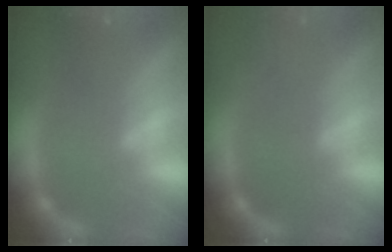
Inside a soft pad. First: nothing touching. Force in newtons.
{"total": 1.9}